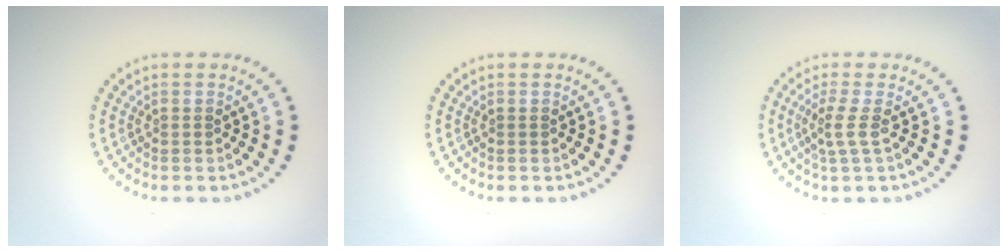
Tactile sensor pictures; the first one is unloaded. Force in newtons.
{"total": 0.0}
{"total": 1.9, "press": 1.4, "slide": 1.3}